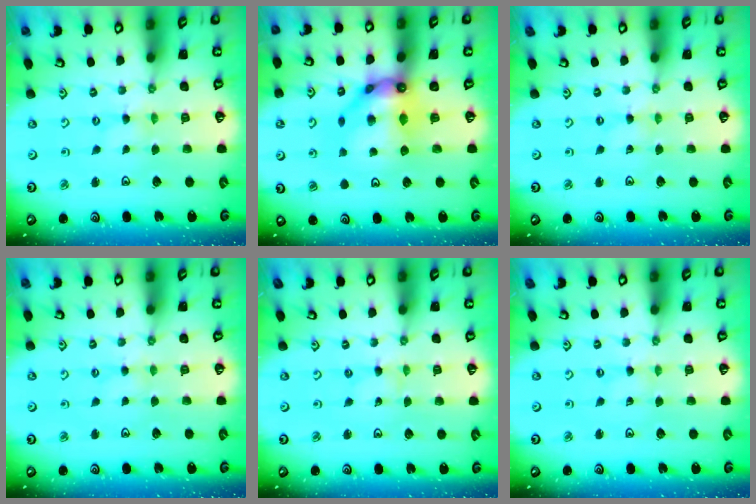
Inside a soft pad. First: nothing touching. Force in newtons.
{"total": 12.7, "press": 12.6, "slide": 1.6}
{"total": 0.0}
{"total": 1.6, "press": 1.5, "slide": 0.3}
{"total": 0.0}
{"total": 0.0}